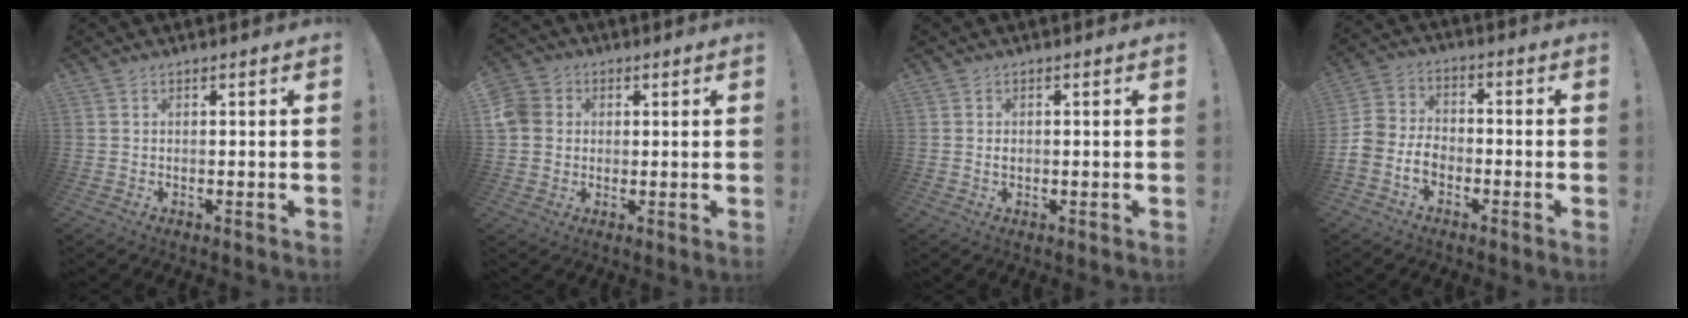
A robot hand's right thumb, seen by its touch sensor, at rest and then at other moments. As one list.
[{"total": 11.1, "force": [0.4, 10.0, 4.7], "torque": [-0.078, 0.019, 0.013]}, {"total": 0.9, "force": [0.1, 0.8, 0.5], "torque": [-0.009, 0.005, 0.000]}, {"total": 8.3, "force": [-4.5, 5.9, 3.7], "torque": [-0.070, 0.022, -0.081]}]